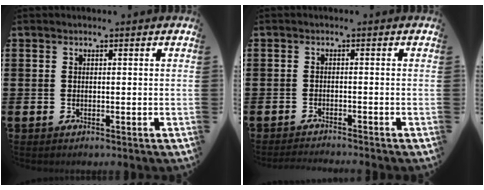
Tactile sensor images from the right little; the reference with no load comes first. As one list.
[{"total": 1.2, "force": [-1.1, -0.2, 0.1], "torque": [-0.002, 0.000, -0.023]}]